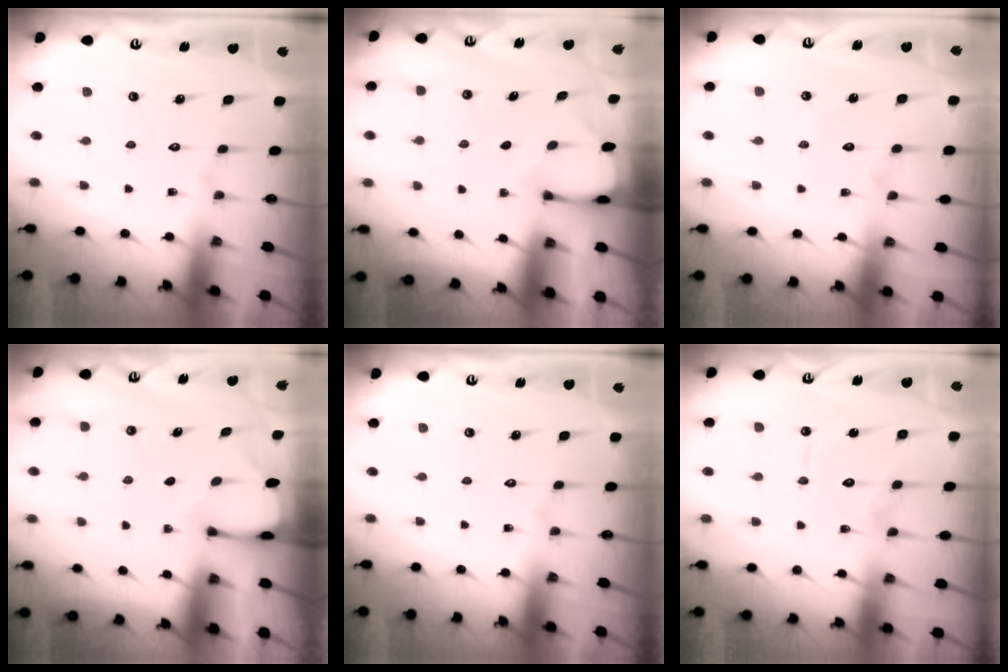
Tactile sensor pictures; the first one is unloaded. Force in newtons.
{"total": 2.7, "press": 2.7, "slide": 0.3}
{"total": 2.9, "press": 2.9, "slide": 0.3}
{"total": 2.7, "press": 2.7, "slide": 0.3}
{"total": 0.0}
{"total": 9.0, "press": 9.0, "slide": 0.8}